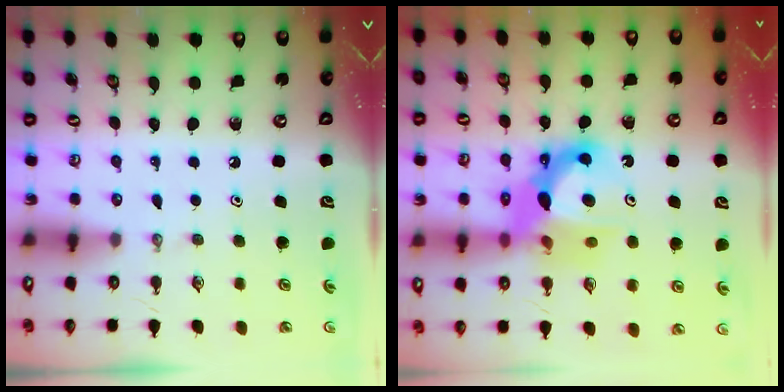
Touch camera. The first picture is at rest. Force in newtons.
{"total": 13.3, "press": 13.1, "slide": 2.8}